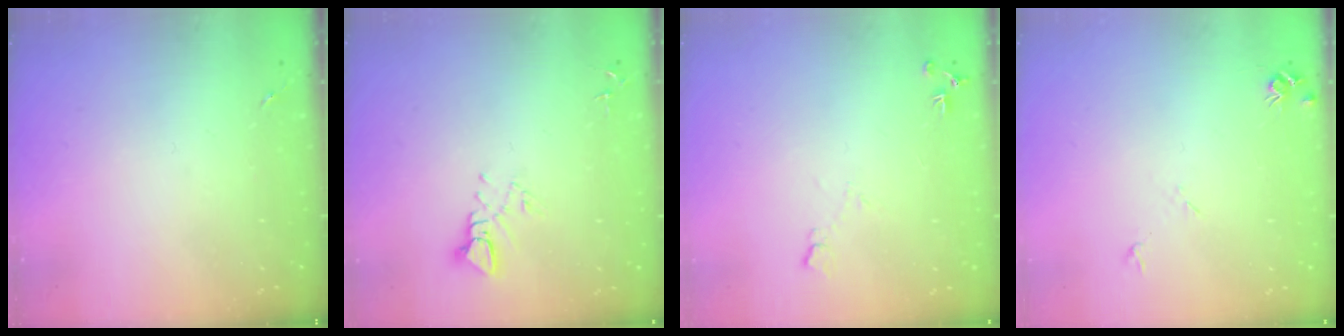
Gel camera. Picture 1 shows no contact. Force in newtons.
{"total": 5.0, "press": 5.0, "slide": 0.2}
{"total": 6.1, "press": 6.0, "slide": 1.0}
{"total": 5.5, "press": 5.5, "slide": 0.7}